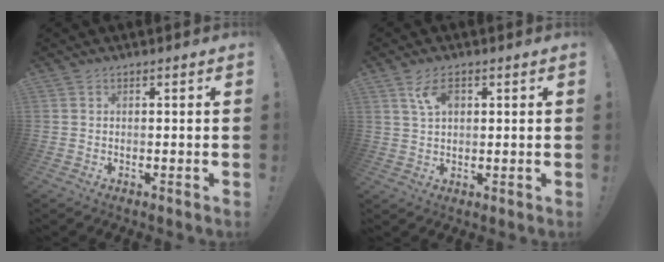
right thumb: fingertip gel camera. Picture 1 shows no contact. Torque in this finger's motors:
{"motor_torque": [-0.01, 0.03, -0.08, 0.20, 0.17]}